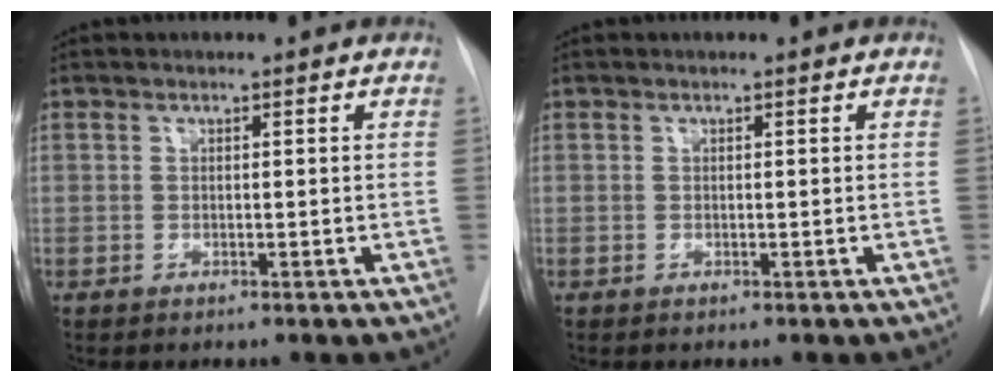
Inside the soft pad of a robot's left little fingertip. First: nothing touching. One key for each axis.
{"total": 0.0}